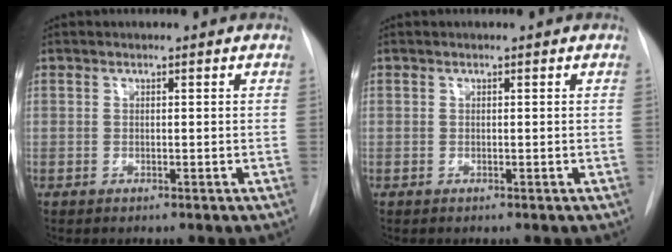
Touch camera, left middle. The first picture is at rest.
{"total": 0.0}